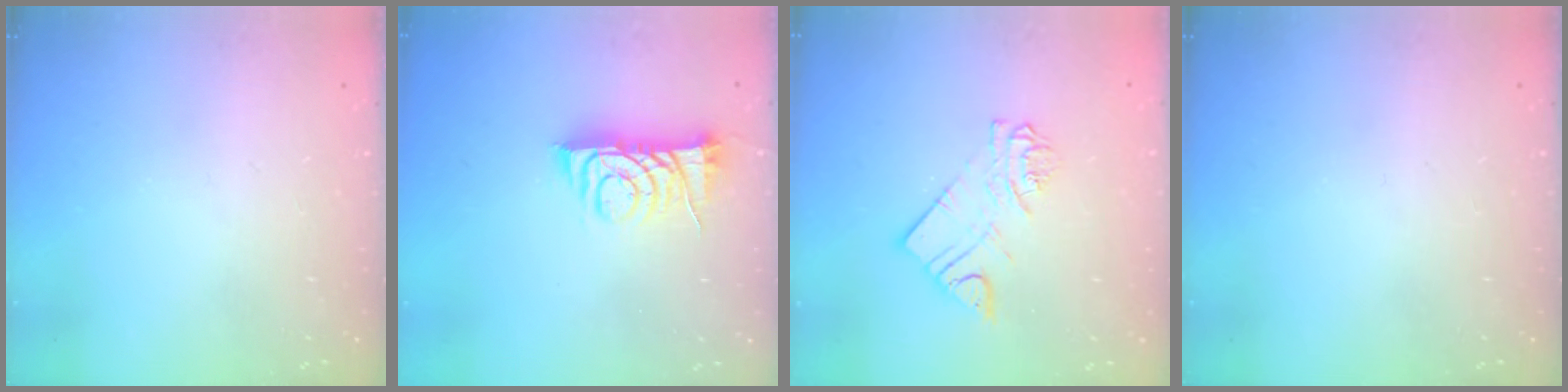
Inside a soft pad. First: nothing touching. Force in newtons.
{"total": 8.2, "press": 8.2, "slide": 0.2}
{"total": 8.0, "press": 8.0, "slide": 0.4}
{"total": 0.0}